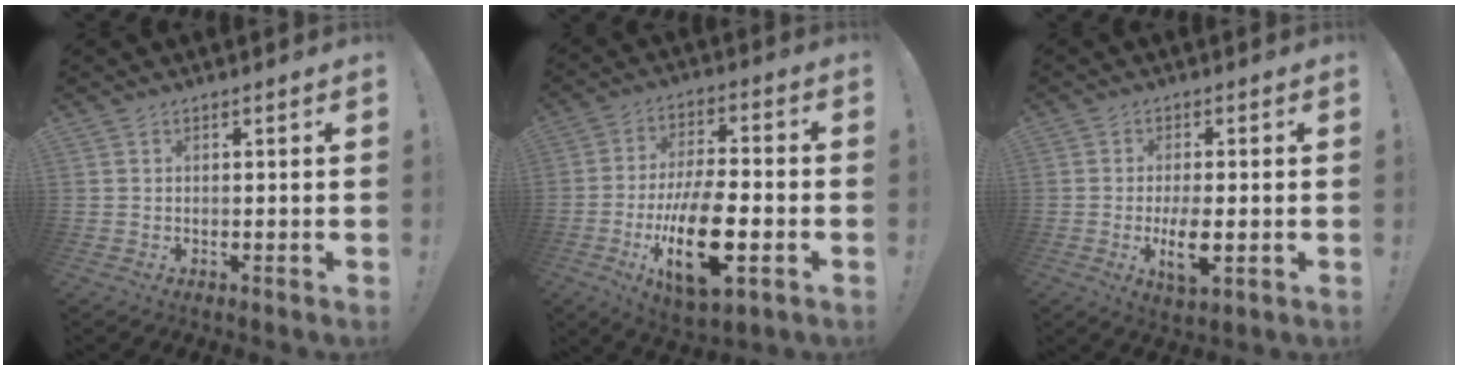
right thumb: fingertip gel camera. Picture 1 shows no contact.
{"total": 19.1, "force": [-6.1, 8.1, 16.2], "torque": [-0.281, 0.017, -0.092]}
{"total": 7.0, "force": [-1.6, 3.4, 5.9], "torque": [-0.111, -0.005, -0.026]}